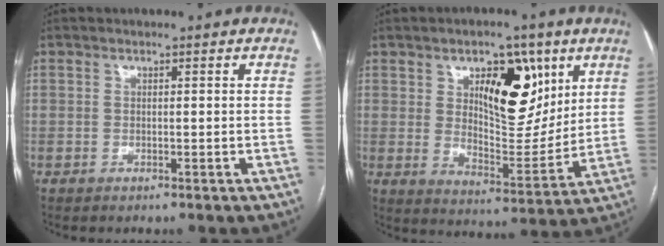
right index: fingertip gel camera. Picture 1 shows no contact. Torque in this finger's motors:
{"motor_torque": [0.46, 0.26, 0.36, 0.13]}